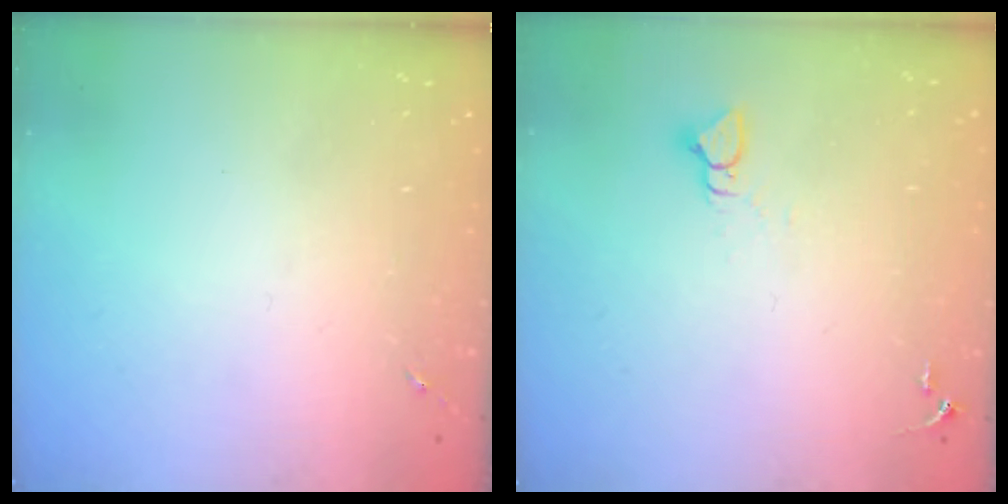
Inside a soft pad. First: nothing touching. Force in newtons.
{"total": 3.9, "press": 3.8, "slide": 0.3}